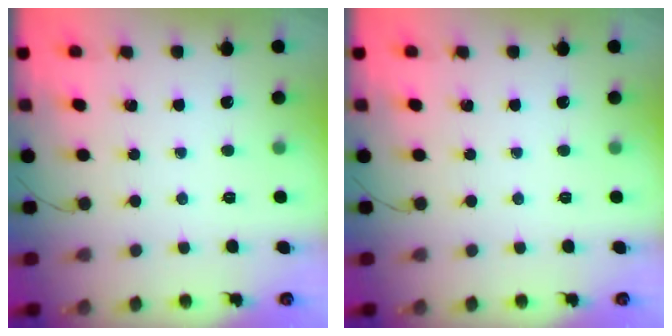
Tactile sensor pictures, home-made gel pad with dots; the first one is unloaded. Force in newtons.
{"total": 0.0}